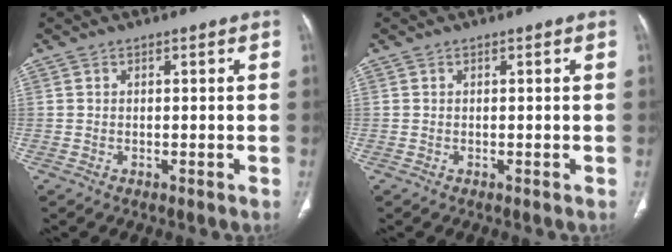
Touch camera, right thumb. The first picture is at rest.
{"total": 0.0}